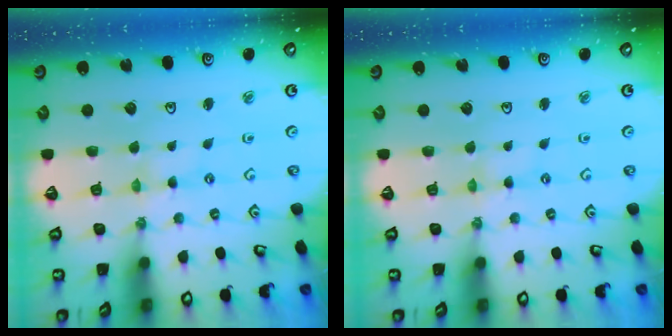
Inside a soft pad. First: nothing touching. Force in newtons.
{"total": 0.8, "press": 0.8, "slide": 0.2}